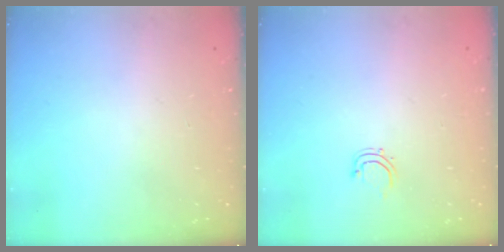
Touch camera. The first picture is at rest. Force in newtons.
{"total": 2.8, "press": 2.7, "slide": 0.5}